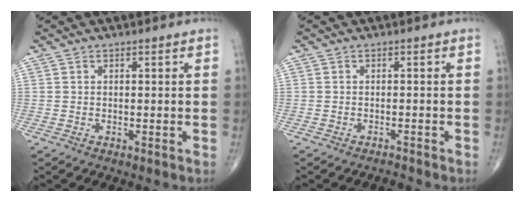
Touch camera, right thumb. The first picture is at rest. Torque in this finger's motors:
{"motor_torque": [-0.23, -0.07, -0.22, -0.17, -0.05]}